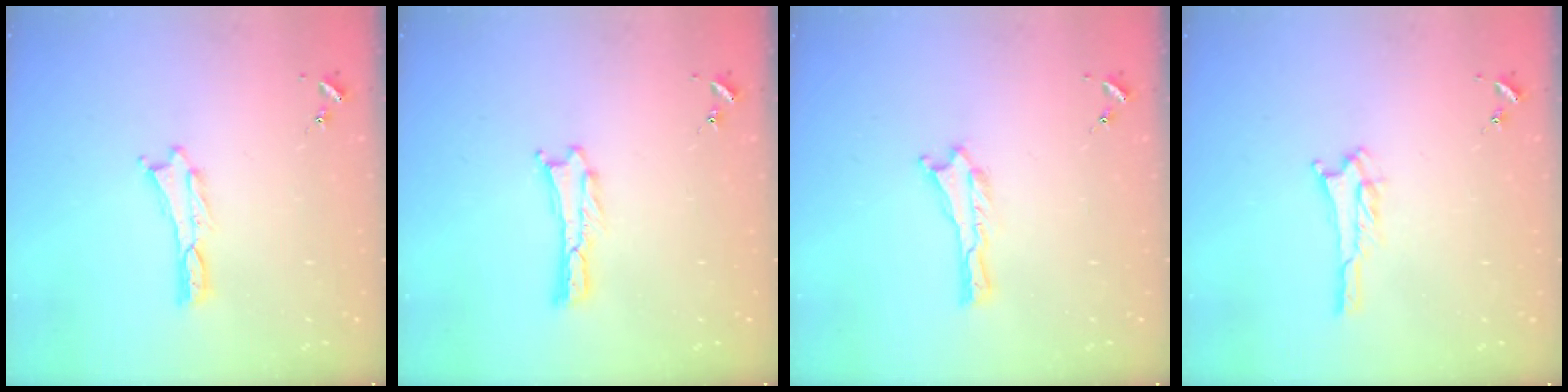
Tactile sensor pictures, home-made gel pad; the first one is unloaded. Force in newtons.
{"total": 0.0}
{"total": 0.0}
{"total": 2.8, "press": 2.8, "slide": 0.3}